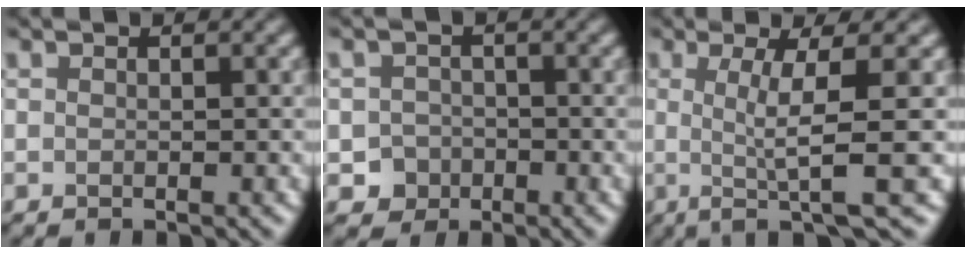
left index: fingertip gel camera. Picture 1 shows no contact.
{"total": 2.3, "force": [-1.0, 2.0, 0.4], "torque": [0.002, -0.002, -0.021]}
{"total": 5.6, "force": [-0.3, 0.6, 5.6], "torque": [-0.098, 0.002, -0.008]}